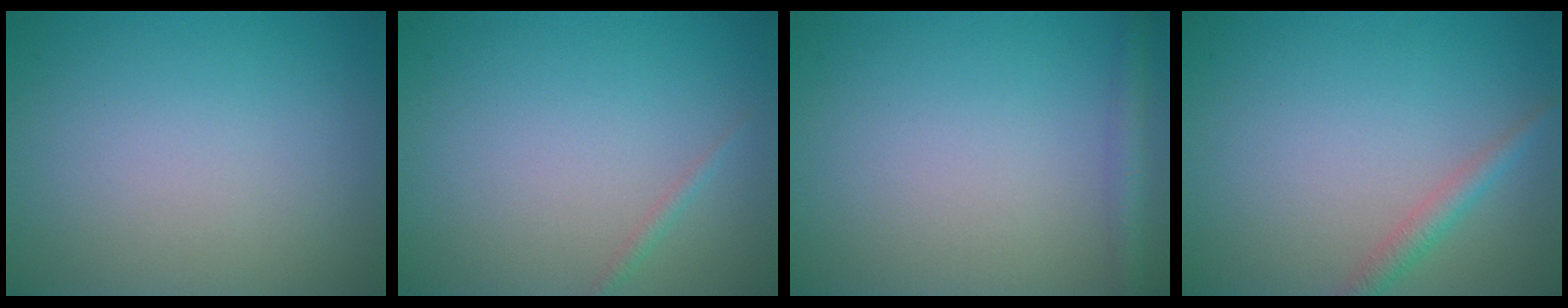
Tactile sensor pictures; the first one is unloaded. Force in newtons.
{"total": 0.7, "press": 0.7, "slide": 0.0}
{"total": 2.1, "press": 2.1, "slide": 0.1}
{"total": 1.8, "press": 1.8, "slide": 0.1}